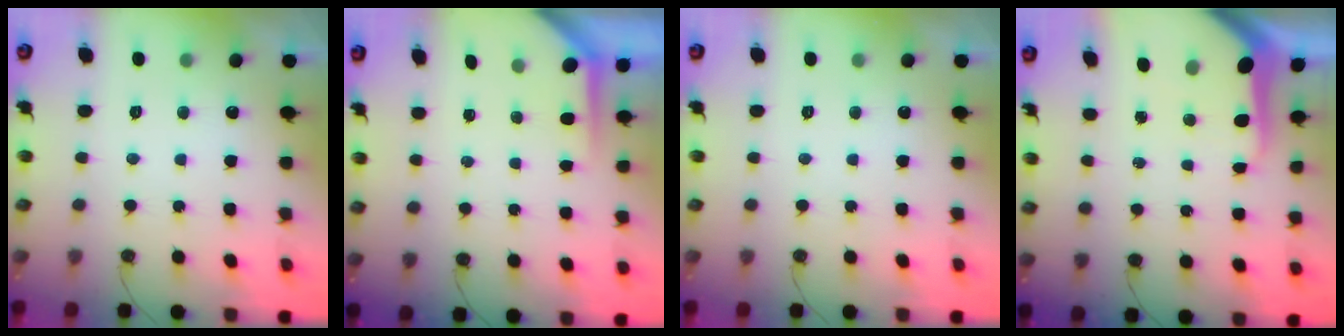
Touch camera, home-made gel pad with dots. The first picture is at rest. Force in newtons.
{"total": 3.8, "press": 3.8, "slide": 0.2}
{"total": 0.0}
{"total": 11.7, "press": 11.6, "slide": 0.9}